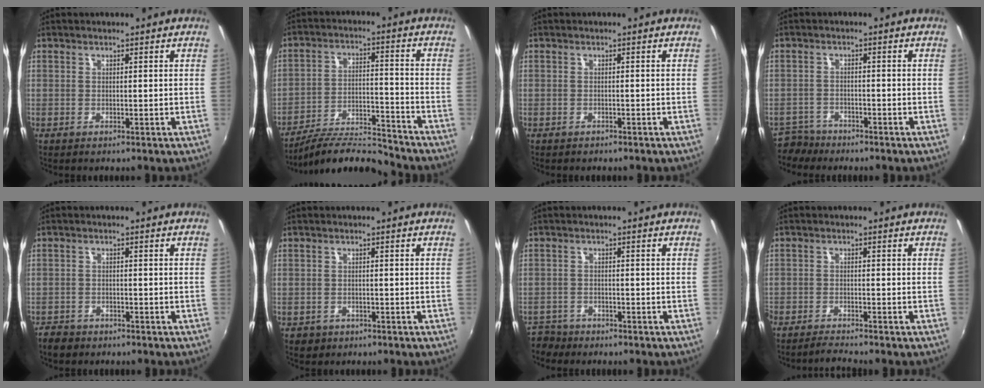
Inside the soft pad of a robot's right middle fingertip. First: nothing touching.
{"total": 12.1, "force": [-11.6, 1.1, 3.1], "torque": [-0.074, 0.000, -0.195]}
{"total": 0.9, "force": [-0.8, 0.4, 0.2], "torque": [-0.008, 0.000, -0.011]}
{"total": 4.1, "force": [-3.7, 1.8, 0.0], "torque": [-0.015, 0.002, -0.069]}
{"total": 3.7, "force": [-3.0, 1.9, 0.9], "torque": [-0.033, -0.004, -0.054]}
{"total": 2.6, "force": [-1.3, 2.1, 0.9], "torque": [-0.023, -0.003, -0.016]}
{"total": 4.3, "force": [-3.7, 2.2, 0.2], "torque": [-0.025, -0.003, -0.071]}
{"total": 2.7, "force": [-2.6, -0.4, 0.4], "torque": [-0.023, -0.008, -0.053]}